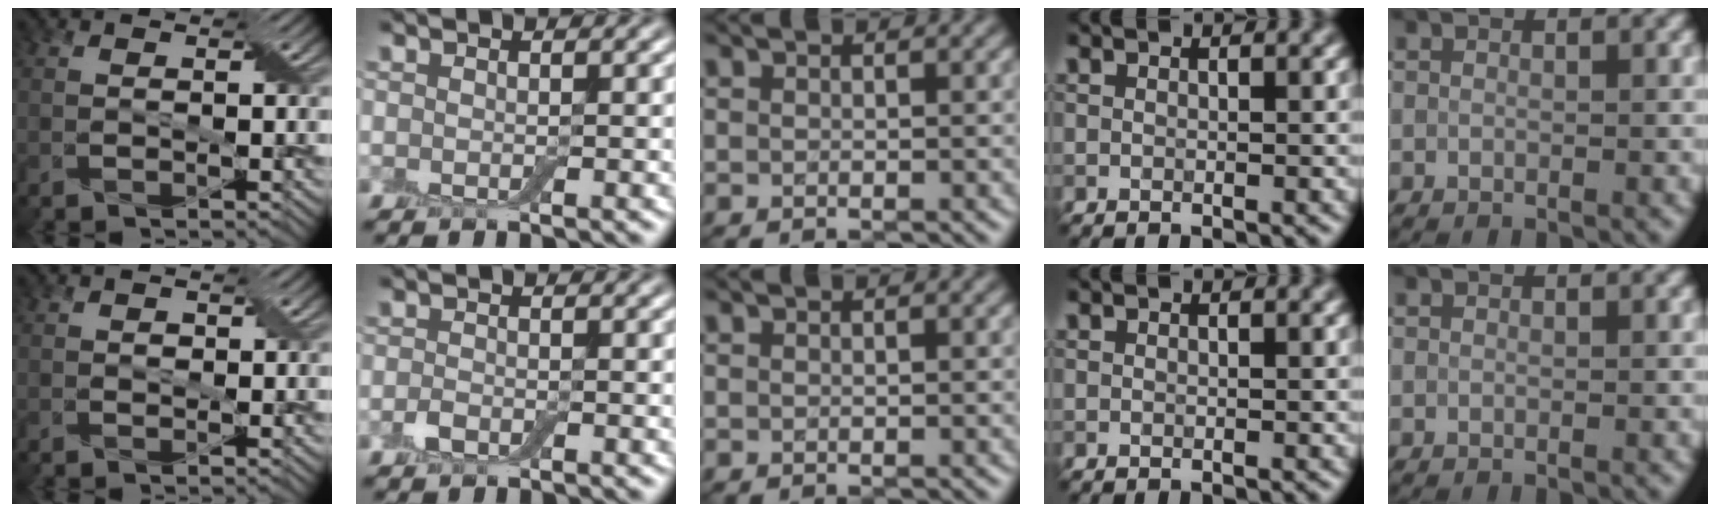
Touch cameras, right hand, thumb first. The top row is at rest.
{"thumb": {"total": 0.7, "force": [0.0, 0.7, 0.3], "torque": [-0.004, -0.004, -0.002]}, "index": {"total": 1.1, "force": [-0.6, 0.7, 0.7], "torque": [-0.016, 0.000, -0.014]}}